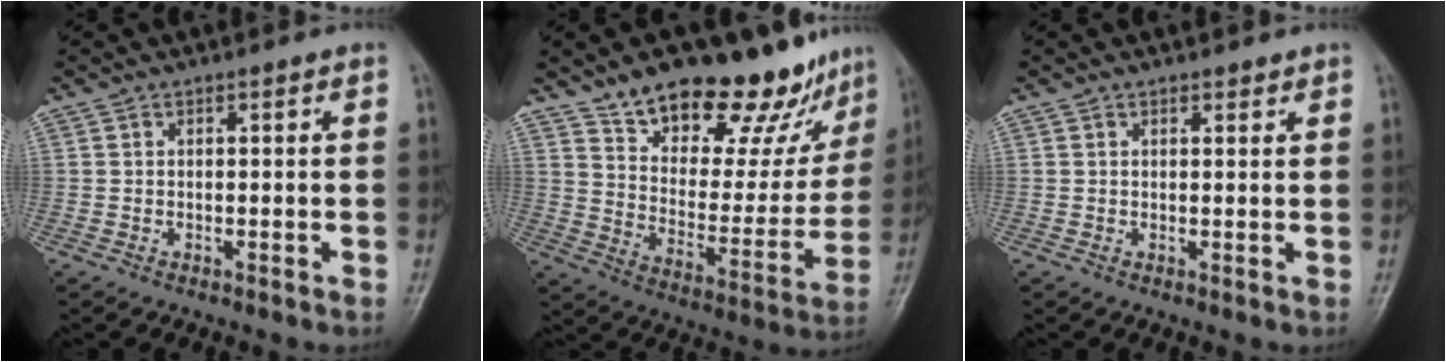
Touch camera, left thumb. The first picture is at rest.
{"total": 23.6, "force": [17.9, 9.6, 12.0], "torque": [-0.122, -0.094, 0.268]}
{"total": 1.1, "force": [1.0, 0.4, 0.2], "torque": [0.000, -0.008, 0.013]}